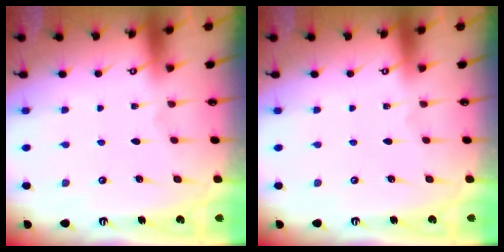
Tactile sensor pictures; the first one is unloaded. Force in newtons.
{"total": 0.0}